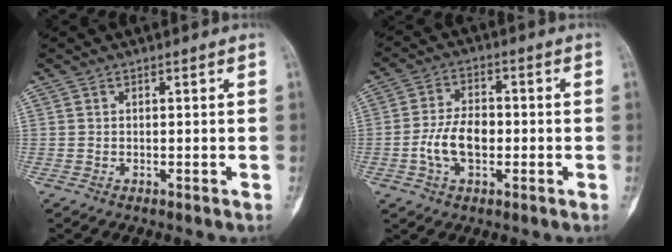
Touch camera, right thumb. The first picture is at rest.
{"total": 8.1, "force": [-1.6, 4.8, 6.3], "torque": [-0.117, 0.017, -0.035]}